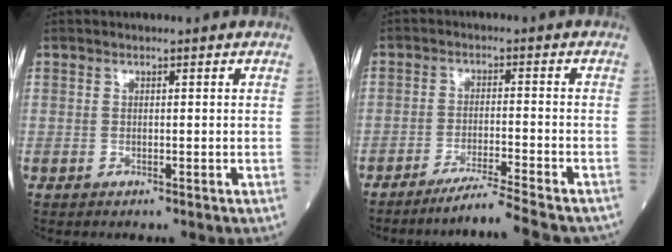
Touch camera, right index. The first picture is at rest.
{"total": 10.4, "force": [-9.2, -0.5, 4.7], "torque": [-0.055, -0.016, -0.144]}